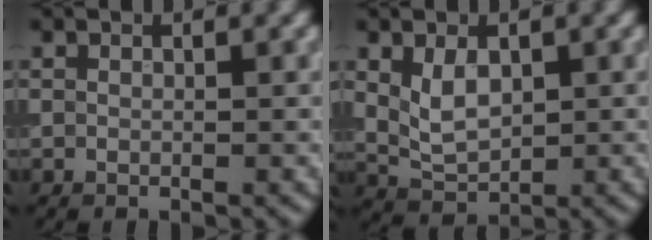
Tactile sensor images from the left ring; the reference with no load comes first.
{"total": 3.4, "force": [0.8, 2.1, 2.5], "torque": [-0.053, -0.002, 0.020]}